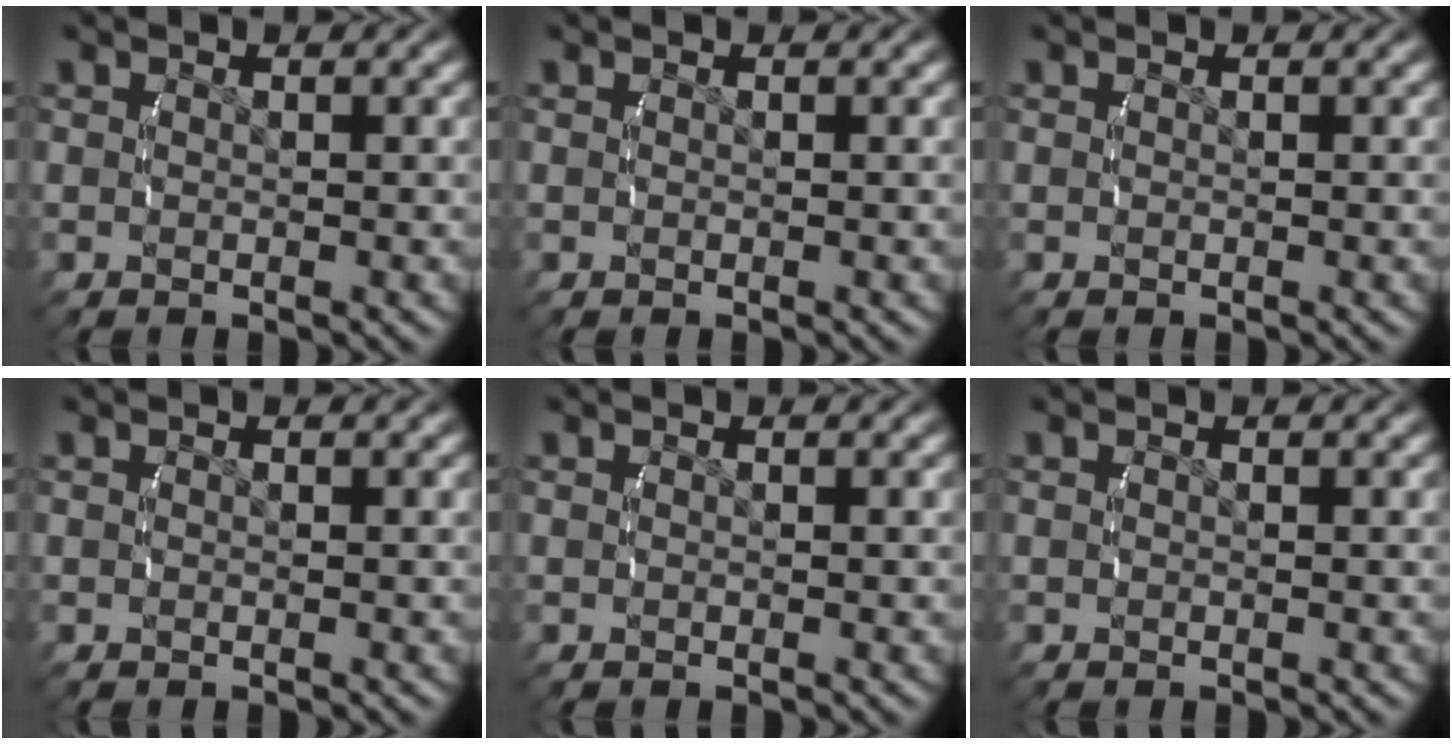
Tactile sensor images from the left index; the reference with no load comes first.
{"total": 0.0}
{"total": 0.0}
{"total": 0.0}
{"total": 0.0}
{"total": 0.0}